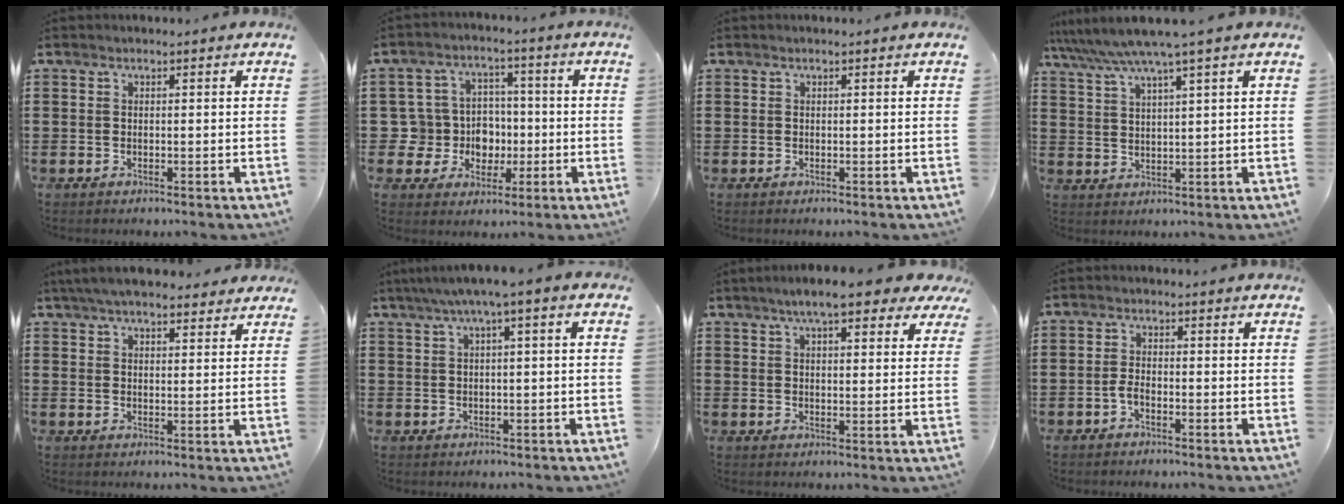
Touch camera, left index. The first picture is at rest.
{"total": 7.8, "force": [-0.3, 7.5, 1.9], "torque": [-0.066, 0.006, 0.003]}
{"total": 0.0}
{"total": 5.2, "force": [4.0, -0.6, 3.3], "torque": [-0.076, -0.017, 0.067]}
{"total": 5.4, "force": [4.8, 1.1, 2.2], "torque": [-0.055, -0.003, 0.090]}
{"total": 3.0, "force": [0.0, 0.1, 3.0], "torque": [-0.055, 0.001, -0.004]}
{"total": 7.6, "force": [5.9, 1.5, 4.7], "torque": [-0.089, -0.007, 0.103]}
{"total": 1.9, "force": [-1.0, 0.8, 1.5], "torque": [-0.037, 0.001, -0.022]}